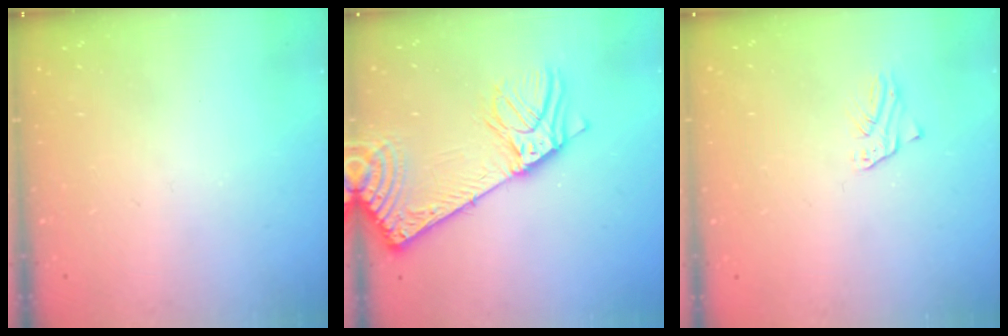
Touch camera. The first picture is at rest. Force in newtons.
{"total": 14.2, "press": 13.8, "slide": 3.4}
{"total": 1.4, "press": 1.4, "slide": 0.0}